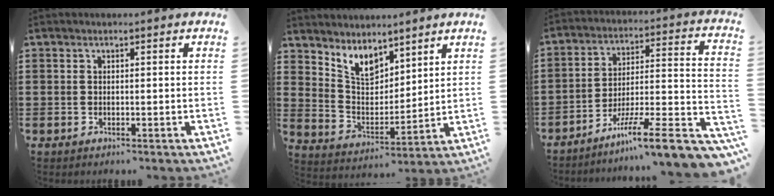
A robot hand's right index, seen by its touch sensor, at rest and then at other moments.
{"total": 7.0, "force": [5.8, 3.1, 2.4], "torque": [-0.072, -0.019, 0.110]}
{"total": 10.4, "force": [-7.7, 0.8, 7.0], "torque": [-0.098, 0.008, -0.141]}